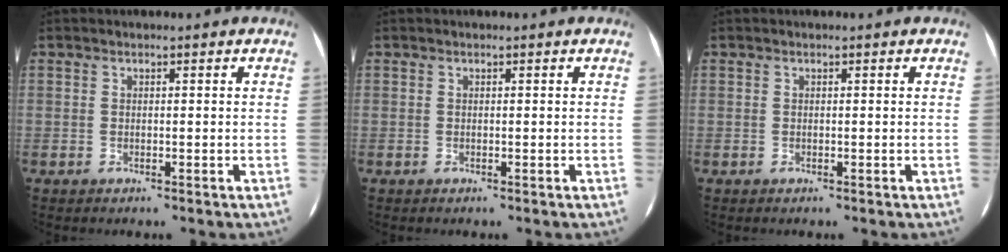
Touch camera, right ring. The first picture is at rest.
{"total": 0.0}
{"total": 0.0}